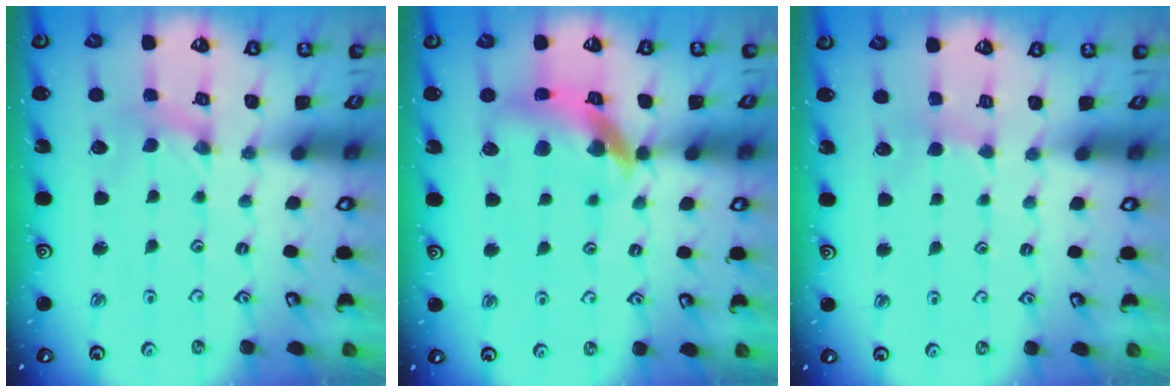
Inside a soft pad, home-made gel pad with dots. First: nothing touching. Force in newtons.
{"total": 13.8, "press": 13.7, "slide": 1.9}
{"total": 2.3, "press": 2.3, "slide": 0.3}